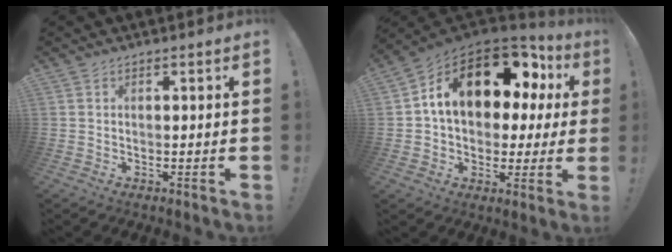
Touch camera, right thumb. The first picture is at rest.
{"total": 18.5, "force": [7.7, 10.2, 13.4], "torque": [-0.202, -0.036, 0.134]}